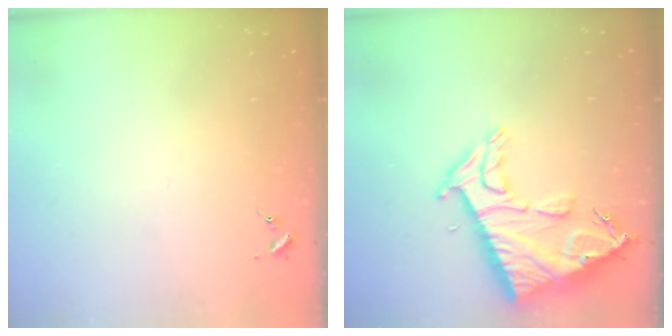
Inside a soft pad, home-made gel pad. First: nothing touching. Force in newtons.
{"total": 15.7, "press": 15.6, "slide": 1.3}